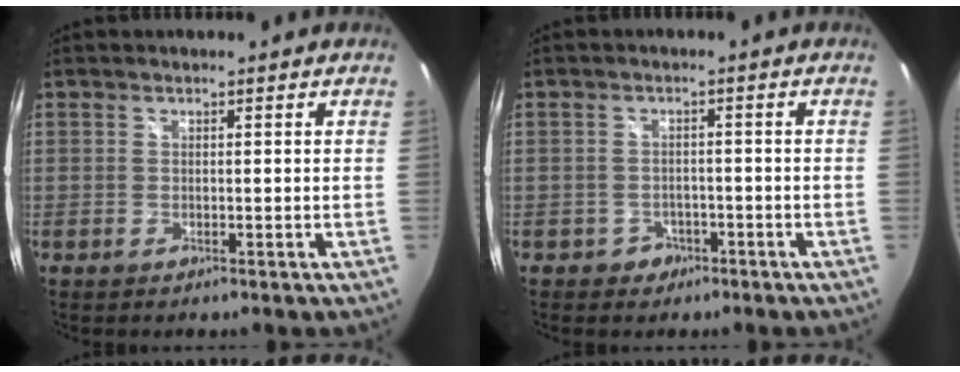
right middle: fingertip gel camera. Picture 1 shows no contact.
{"total": 3.2, "force": [-1.8, 2.6, 0.3], "torque": [-0.013, 0.008, -0.024]}